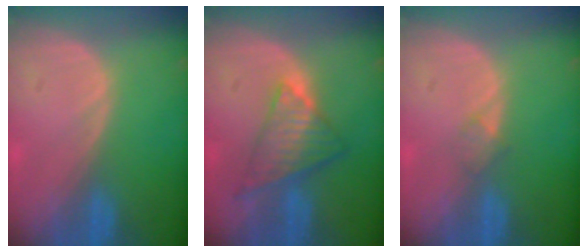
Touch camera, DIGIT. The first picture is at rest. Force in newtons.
{"total": 7.2, "press": 6.5, "slide": 3.2}
{"total": 1.4, "press": 1.4, "slide": 0.1}